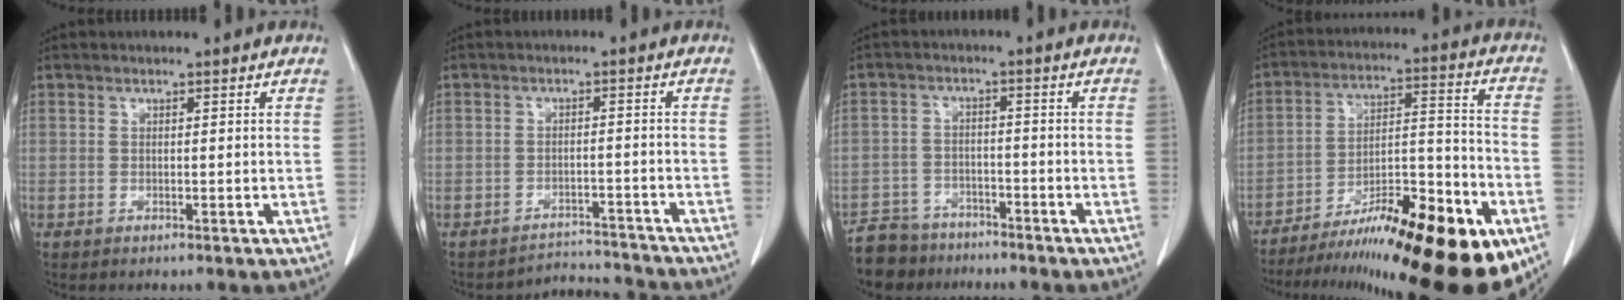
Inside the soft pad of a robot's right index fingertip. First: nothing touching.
{"total": 5.1, "force": [-4.8, 0.4, -1.7], "torque": [0.030, 0.021, -0.066]}
{"total": 6.9, "force": [-5.9, 3.7, 0.1], "torque": [0.001, 0.002, -0.103]}
{"total": 24.7, "force": [-15.0, 4.5, 19.1], "torque": [-0.224, 0.008, -0.233]}